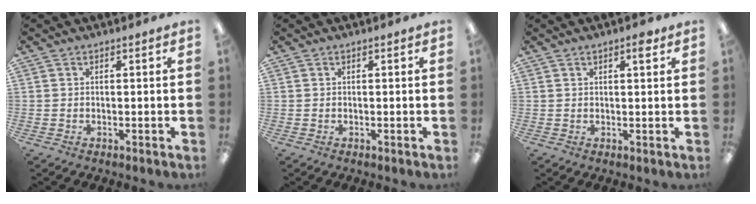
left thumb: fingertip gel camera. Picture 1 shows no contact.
{"total": 0.0}
{"total": 2.7, "force": [1.7, 0.8, 1.9], "torque": [-0.026, -0.004, 0.026]}